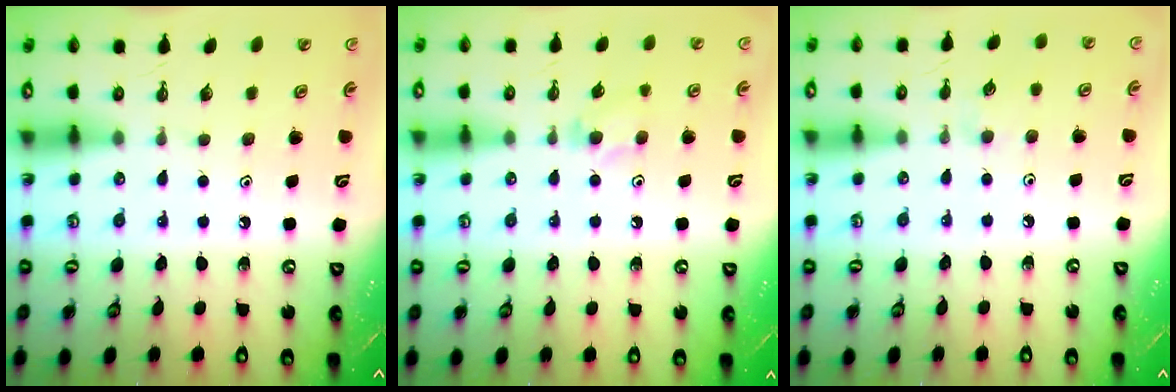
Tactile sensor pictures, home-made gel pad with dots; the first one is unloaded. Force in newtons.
{"total": 4.6, "press": 4.5, "slide": 0.8}
{"total": 2.6, "press": 2.6, "slide": 0.4}